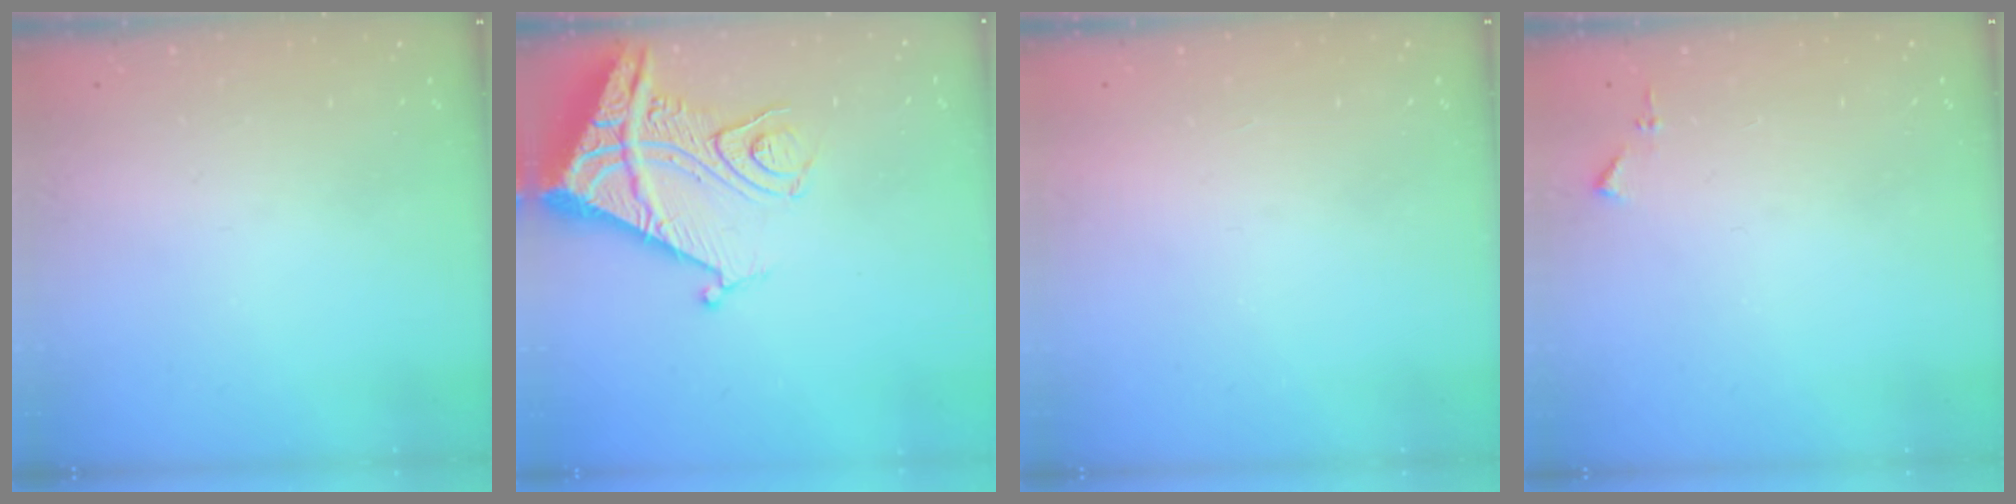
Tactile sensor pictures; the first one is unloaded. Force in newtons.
{"total": 14.0, "press": 13.9, "slide": 1.8}
{"total": 1.6, "press": 1.6, "slide": 0.1}
{"total": 4.4, "press": 4.4, "slide": 0.6}